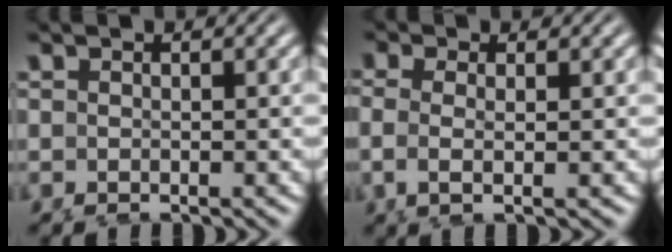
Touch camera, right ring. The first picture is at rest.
{"total": 2.7, "force": [0.6, 1.5, 2.2], "torque": [-0.067, -0.015, 0.020]}